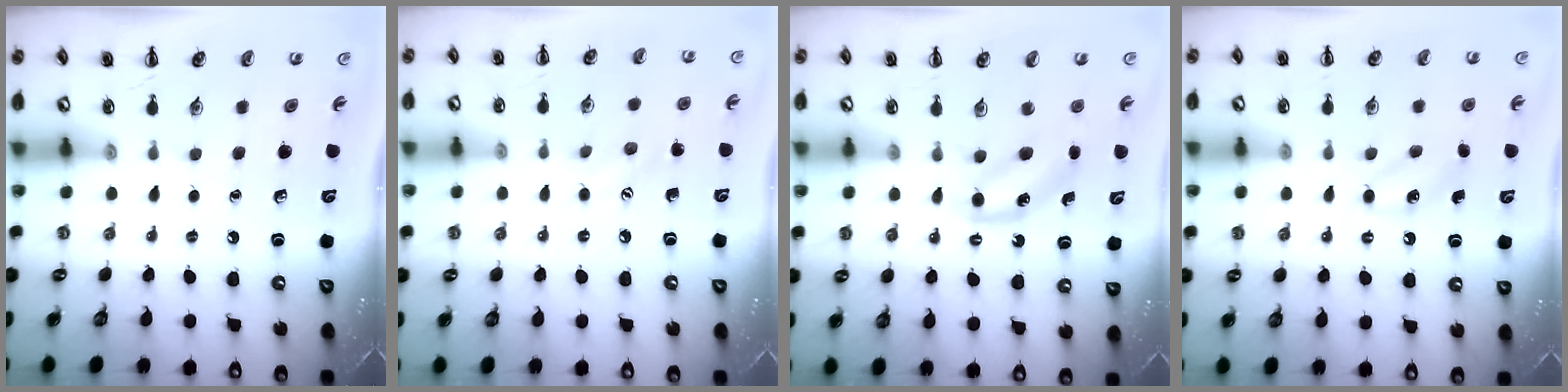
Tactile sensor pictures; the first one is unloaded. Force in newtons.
{"total": 6.6, "press": 6.5, "slide": 1.4}
{"total": 5.4, "press": 5.3, "slide": 1.2}
{"total": 6.5, "press": 6.2, "slide": 1.9}